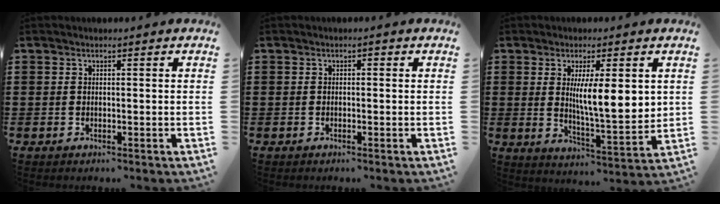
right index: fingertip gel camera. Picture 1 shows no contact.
{"total": 0.6, "force": [-0.4, 0.2, 0.3], "torque": [-0.008, -0.002, -0.008]}
{"total": 8.8, "force": [1.9, 2.2, 8.4], "torque": [-0.137, -0.008, 0.027]}